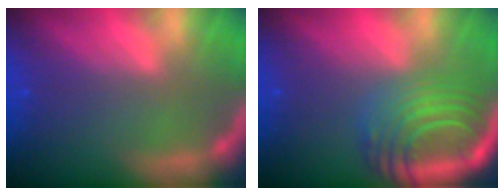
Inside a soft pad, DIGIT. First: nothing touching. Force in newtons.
{"total": 10.1}